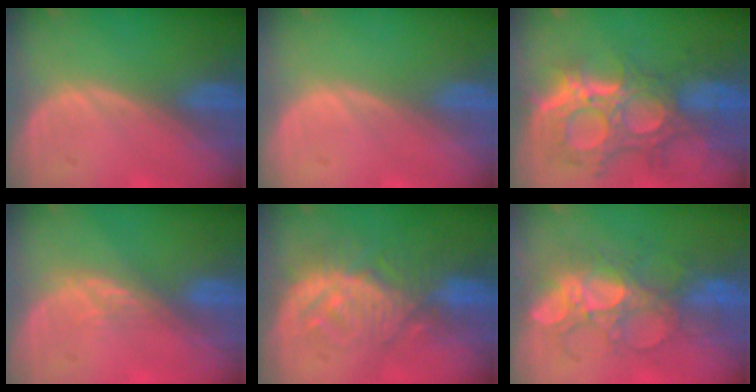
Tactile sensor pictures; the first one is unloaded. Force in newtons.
{"total": 0.0}
{"total": 11.9, "press": 10.6, "slide": 5.4}
{"total": 2.5, "press": 2.1, "slide": 1.4}
{"total": 9.2, "press": 8.3, "slide": 4.0}
{"total": 8.7, "press": 8.4, "slide": 2.4}